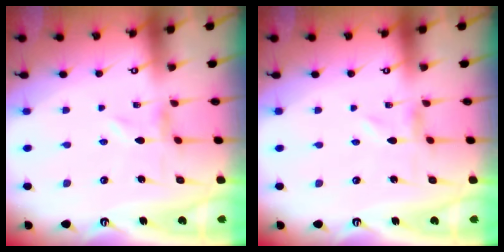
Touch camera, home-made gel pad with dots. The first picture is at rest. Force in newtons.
{"total": 0.0}